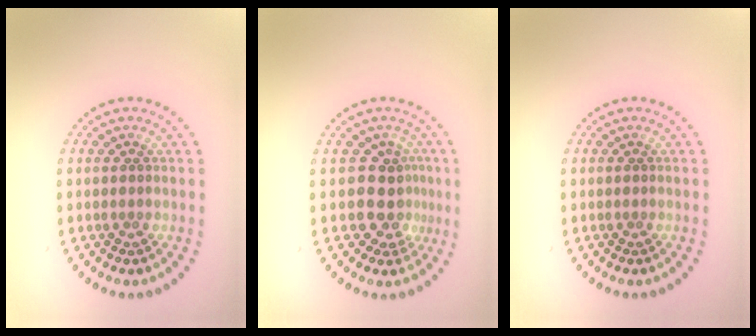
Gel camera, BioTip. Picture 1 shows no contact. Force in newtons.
{"total": 3.4, "press": 2.8, "slide": 1.9}
{"total": 0.0}